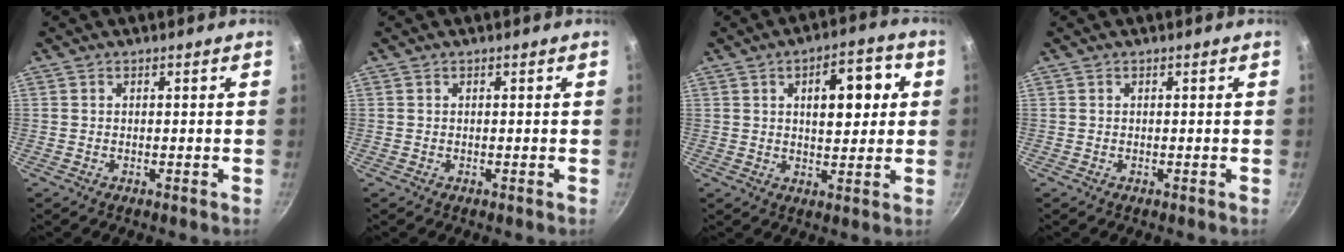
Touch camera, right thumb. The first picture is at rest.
{"total": 0.0}
{"total": 10.9, "force": [2.5, 5.4, 9.1], "torque": [-0.094, 0.004, 0.032]}
{"total": 0.0}